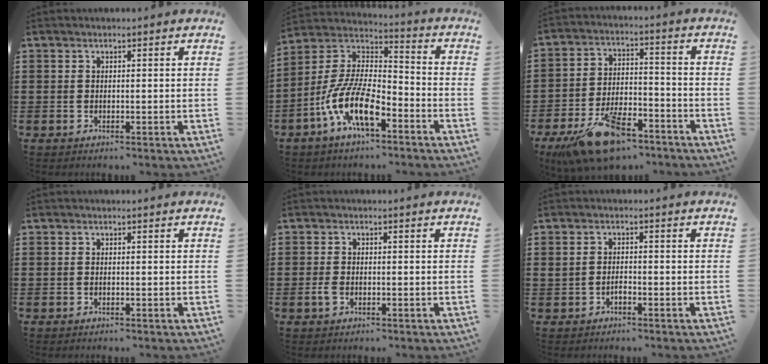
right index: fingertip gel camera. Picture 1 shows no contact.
{"total": 11.6, "force": [-6.8, 3.9, 8.6], "torque": [-0.209, -0.013, -0.135]}
{"total": 14.4, "force": [-9.5, 5.6, 9.2], "torque": [-0.166, 0.035, -0.160]}
{"total": 0.0}
{"total": 1.8, "force": [-0.7, 1.0, 1.4], "torque": [-0.042, -0.008, -0.016]}
{"total": 1.5, "force": [-0.7, 0.8, 1.1], "torque": [-0.023, 0.000, -0.013]}